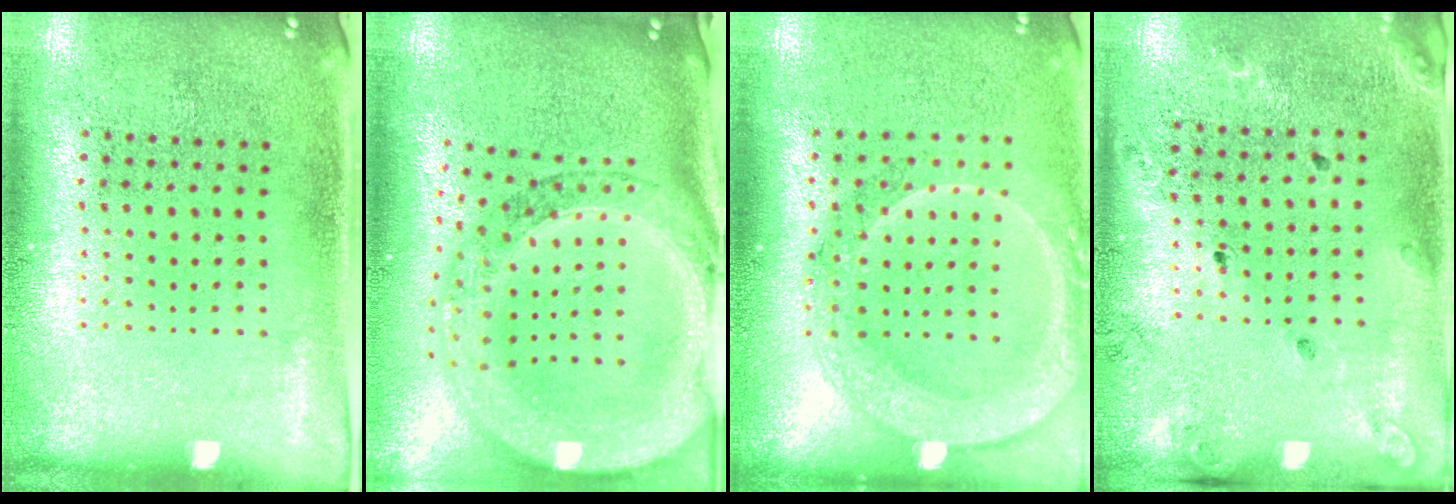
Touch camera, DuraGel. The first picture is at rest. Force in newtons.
{"total": 3.0, "press": 2.4, "slide": 1.7}
{"total": 2.1, "press": 1.9, "slide": 0.9}
{"total": 1.3, "press": 1.3, "slide": 0.3}